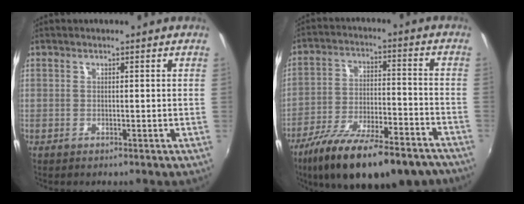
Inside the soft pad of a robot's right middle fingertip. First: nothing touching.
{"total": 23.9, "force": [-18.2, 7.5, 13.5], "torque": [-0.237, -0.035, -0.271]}